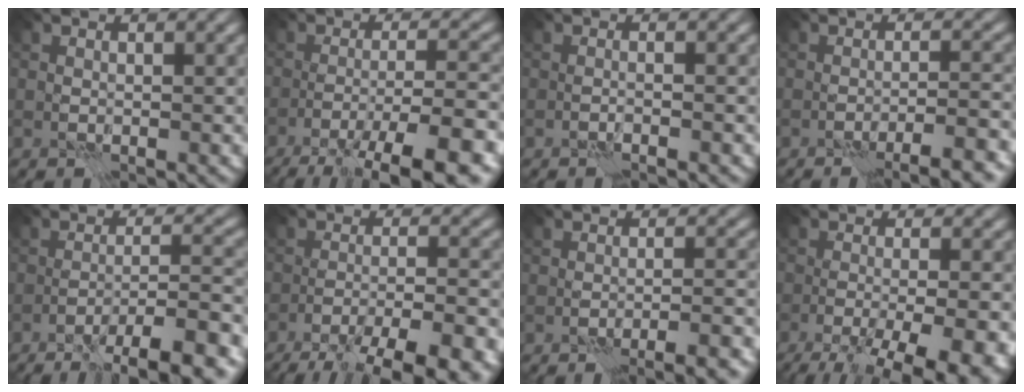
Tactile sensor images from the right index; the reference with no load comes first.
{"total": 10.0, "force": [-6.8, 1.3, 7.2], "torque": [-0.097, 0.009, -0.106]}
{"total": 0.8, "force": [-0.5, -0.4, 0.4], "torque": [-0.004, 0.002, -0.016]}
{"total": 4.7, "force": [-3.4, 0.6, 3.3], "torque": [-0.035, 0.011, -0.050]}
{"total": 8.2, "force": [-5.8, 0.9, 5.7], "torque": [-0.070, 0.016, -0.087]}
{"total": 11.3, "force": [-8.9, 2.0, 6.6], "torque": [-0.098, -0.011, -0.124]}
{"total": 3.8, "force": [-2.7, 0.4, 2.6], "torque": [-0.024, 0.014, -0.039]}
{"total": 12.4, "force": [-8.2, 3.2, 8.7], "torque": [-0.102, -0.024, -0.099]}